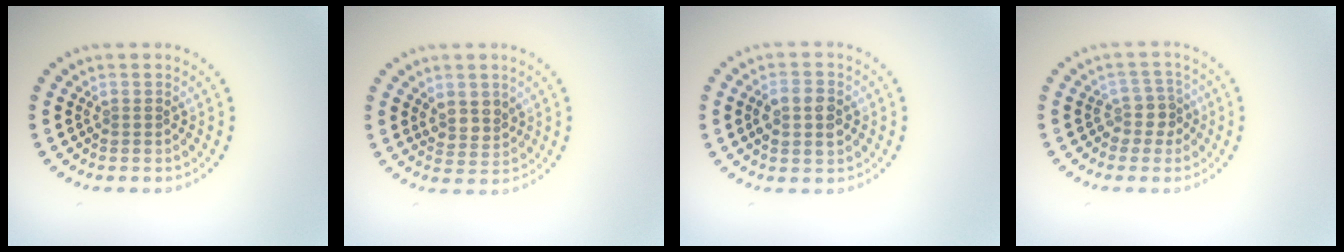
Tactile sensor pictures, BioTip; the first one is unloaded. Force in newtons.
{"total": 2.2, "press": 1.9, "slide": 1.0}
{"total": 3.5, "press": 3.5, "slide": 0.2}
{"total": 2.3, "press": 1.8, "slide": 1.4}